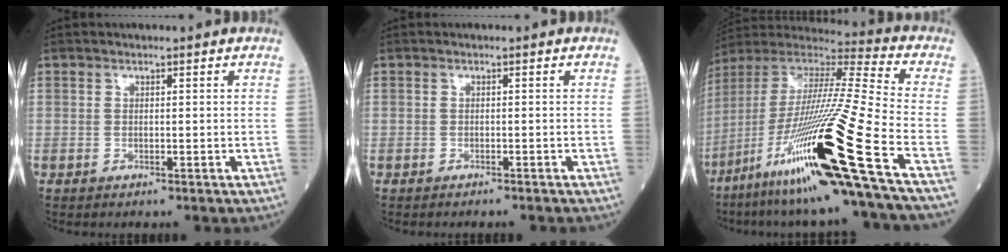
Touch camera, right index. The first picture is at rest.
{"total": 2.4, "force": [-2.2, 0.1, 0.9], "torque": [-0.017, -0.002, -0.025]}
{"total": 27.2, "force": [-12.9, -1.5, 23.9], "torque": [-0.448, -0.047, -0.236]}